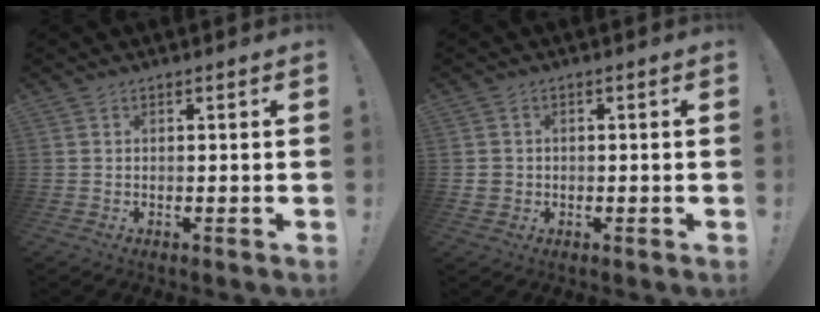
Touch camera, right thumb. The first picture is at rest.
{"total": 2.3, "force": [0.0, 2.2, 0.7], "torque": [-0.004, 0.002, 0.001]}